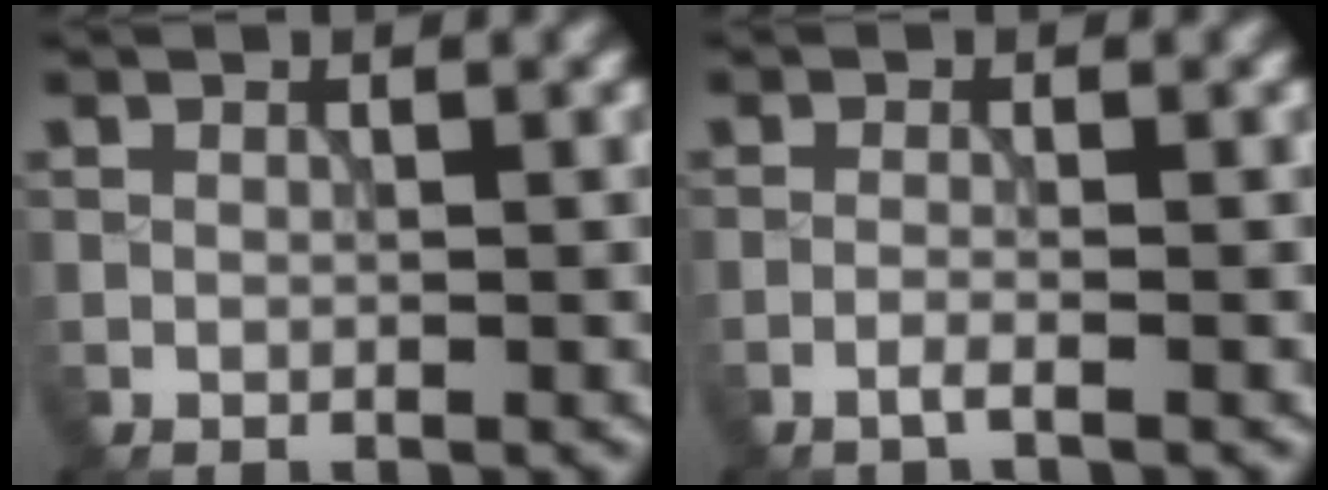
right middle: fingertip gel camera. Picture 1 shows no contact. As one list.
[{"total": 1.2, "force": [-0.7, 0.2, 0.9], "torque": [-0.012, 0.001, -0.022]}]